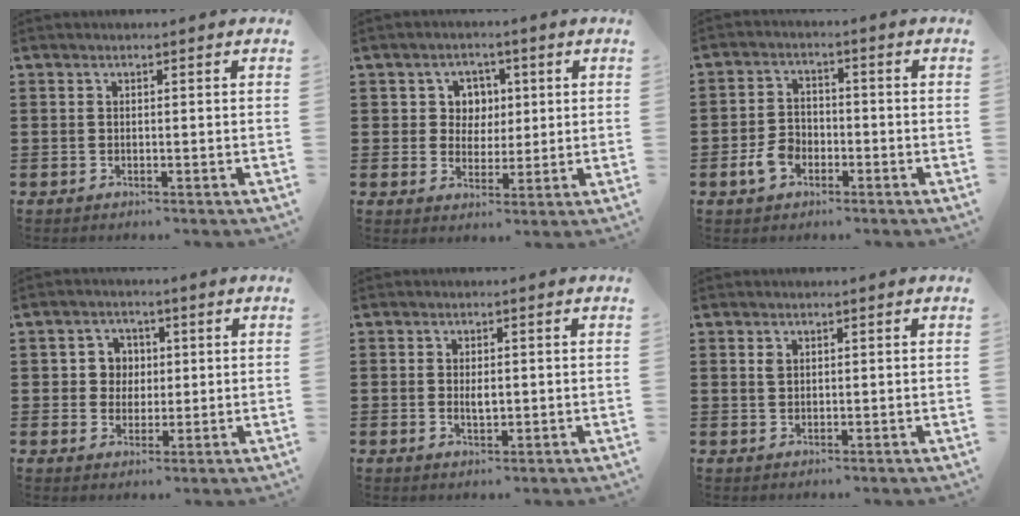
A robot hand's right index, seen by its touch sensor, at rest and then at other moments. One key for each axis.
{"total": 4.5, "fx": 1.2, "fy": 4.1, "fz": 1.3, "tx": -0.038, "ty": 0.012, "tz": 0.017}
{"total": 4.7, "fx": -2.0, "fy": 3.3, "fz": 2.8, "tx": -0.079, "ty": -0.001, "tz": -0.044}
{"total": 4.3, "fx": 0.6, "fy": 4.0, "fz": 1.4, "tx": -0.046, "ty": 0.013, "tz": 0.007}
{"total": 2.1, "fx": -0.1, "fy": 1.1, "fz": 1.8, "tx": -0.034, "ty": 0.005, "tz": -0.002}
{"total": 1.2, "fx": 0.6, "fy": 0.8, "fz": 0.7, "tx": -0.017, "ty": 0.004, "tz": 0.012}